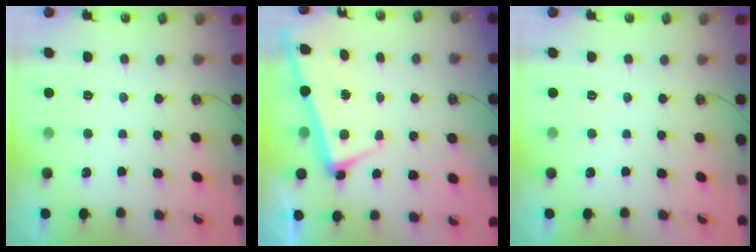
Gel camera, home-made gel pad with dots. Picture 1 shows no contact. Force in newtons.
{"total": 2.2, "press": 2.1, "slide": 0.5}
{"total": 0.0}